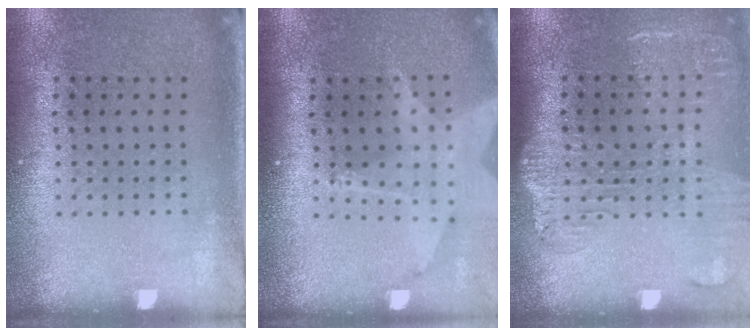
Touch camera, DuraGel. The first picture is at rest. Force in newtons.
{"total": 1.8, "press": 1.5, "slide": 1.0}
{"total": 1.9, "press": 1.6, "slide": 1.1}